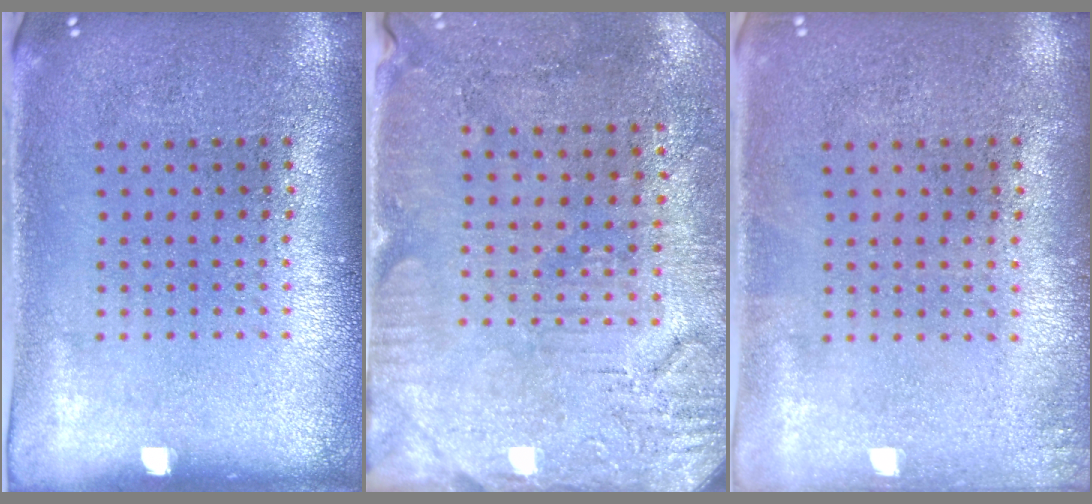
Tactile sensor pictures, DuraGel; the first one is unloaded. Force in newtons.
{"total": 2.9, "press": 2.7, "slide": 1.1}
{"total": 0.7, "press": 0.7, "slide": 0.1}